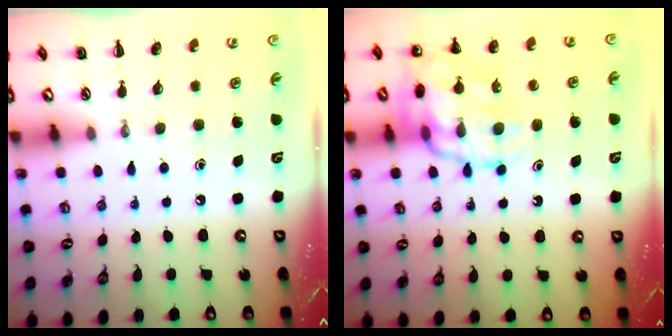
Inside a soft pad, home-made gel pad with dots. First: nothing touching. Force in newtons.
{"total": 20.7, "press": 20.5, "slide": 3.0}